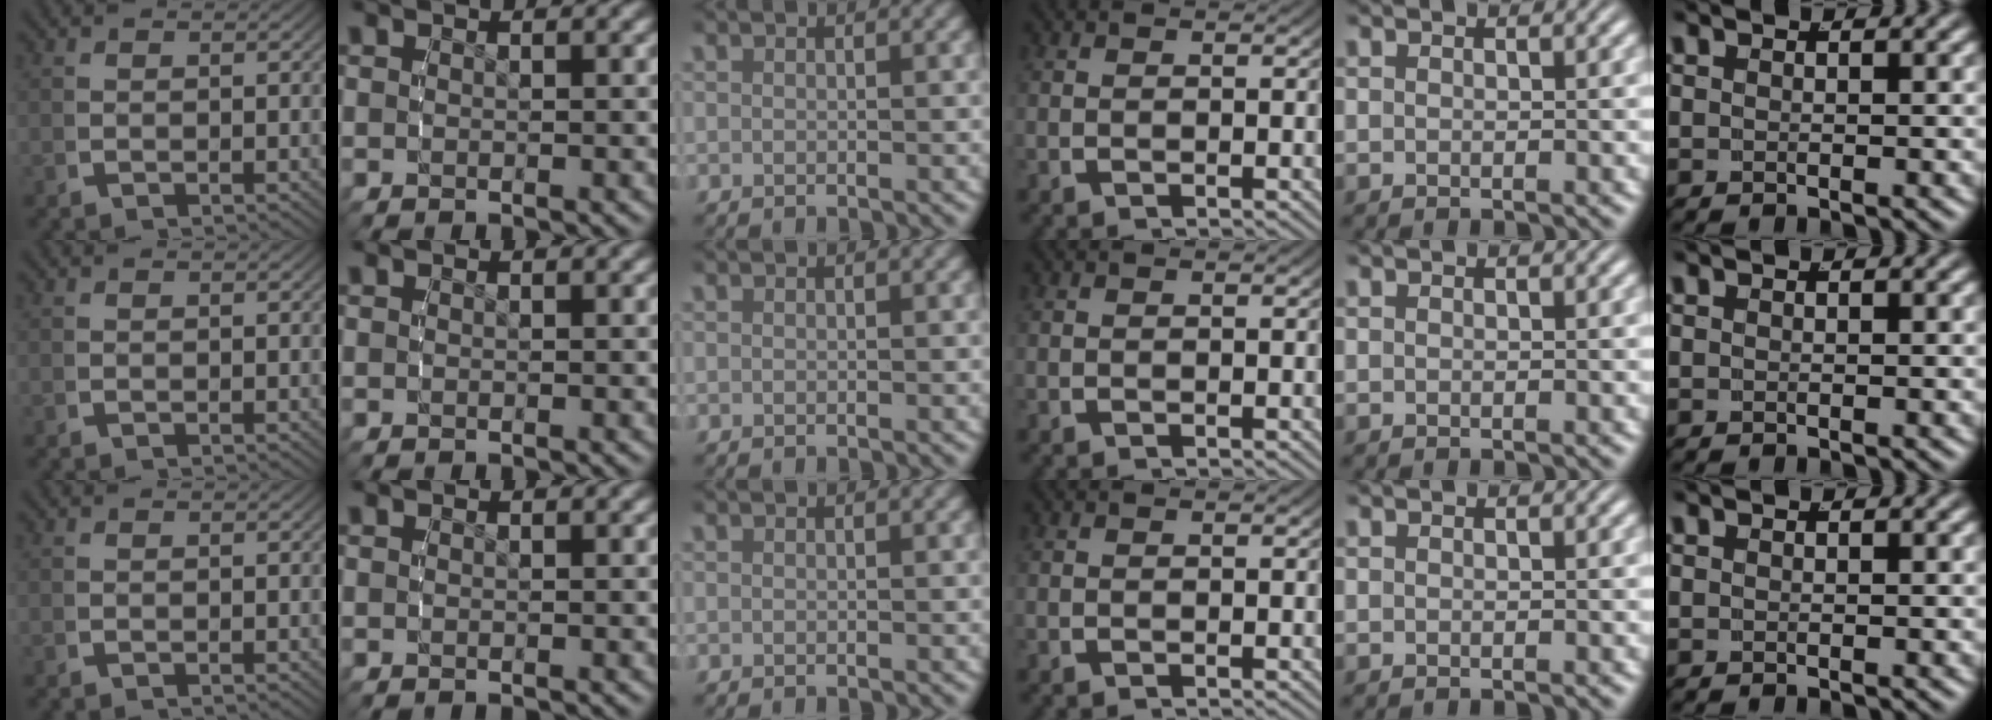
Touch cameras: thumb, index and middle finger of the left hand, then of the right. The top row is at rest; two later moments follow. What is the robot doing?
{"motion": "reach", "object": "jar lid"}